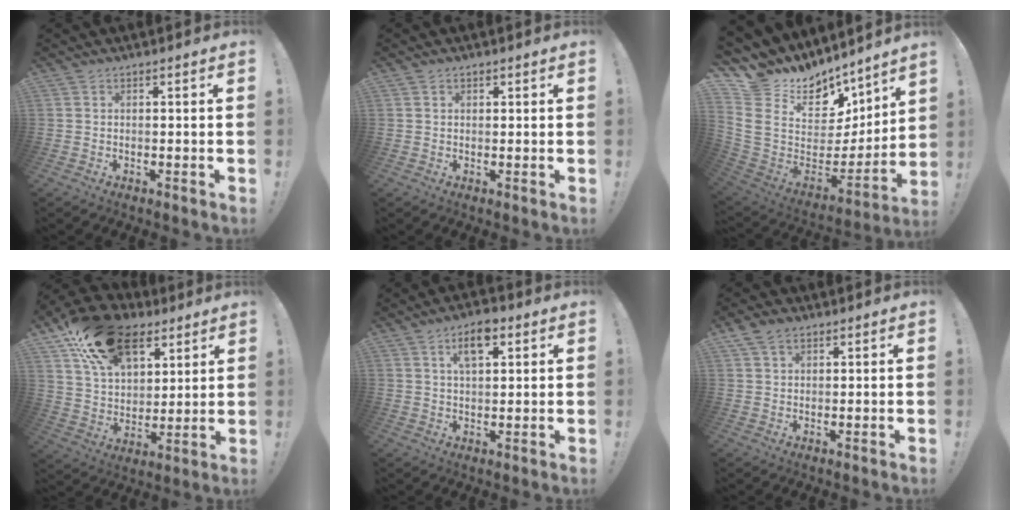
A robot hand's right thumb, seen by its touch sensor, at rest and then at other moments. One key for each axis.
{"total": 0.8, "fx": 0.3, "fy": 0.7, "fz": 0.2, "tx": 0.002, "ty": -0.001, "tz": 0.005}
{"total": 12.8, "fx": 9.2, "fy": 8.1, "fz": 3.8, "tx": -0.065, "ty": -0.097, "tz": 0.202}
{"total": 23.0, "fx": 12.9, "fy": 14.7, "fz": 12.1, "tx": -0.192, "ty": -0.065, "tz": 0.240}
{"total": 7.3, "fx": 3.5, "fy": 3.8, "fz": 5.2, "tx": -0.072, "ty": -0.005, "tz": 0.059}
{"total": 4.6, "fx": 2.8, "fy": 3.1, "fz": 2.1, "tx": -0.033, "ty": -0.005, "tz": 0.053}